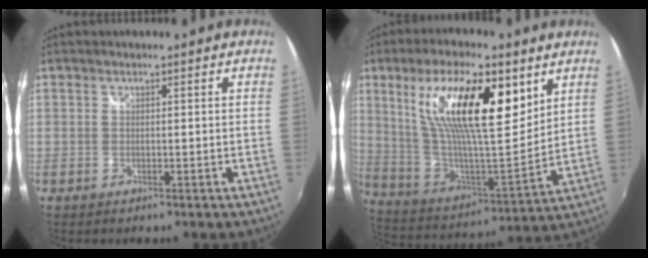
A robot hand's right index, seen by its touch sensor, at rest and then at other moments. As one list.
[{"total": 23.1, "force": [10.5, 7.3, 19.2], "torque": [-0.347, 0.011, 0.188]}]